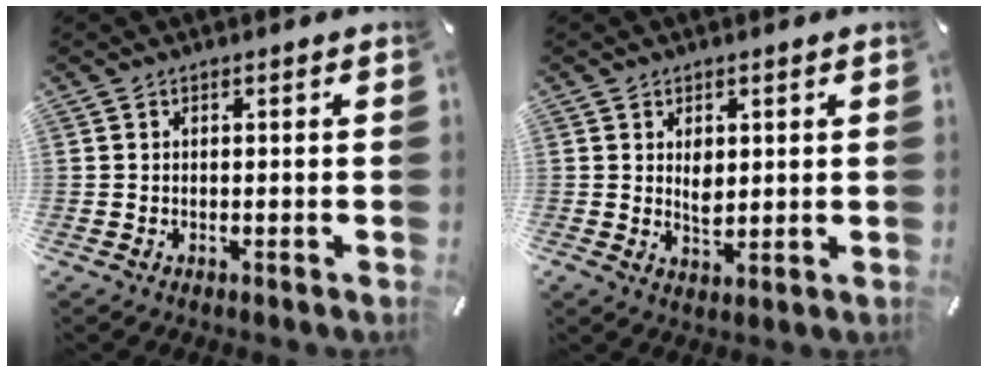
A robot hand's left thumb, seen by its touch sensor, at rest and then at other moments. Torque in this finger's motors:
{"motor_torque": [0.81, 0.87, 0.25, -0.39, 0.14]}